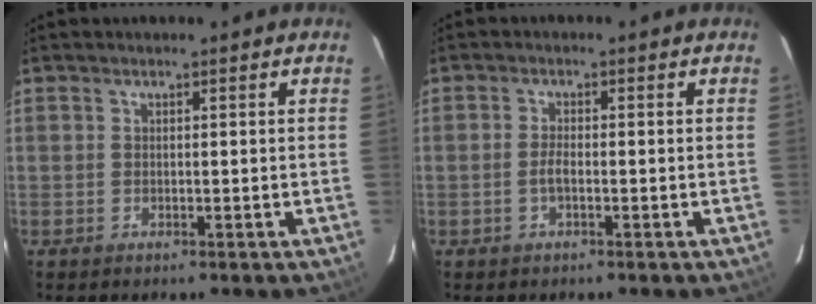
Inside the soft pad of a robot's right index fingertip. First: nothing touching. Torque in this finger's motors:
{"motor_torque": [0.19, -0.16, 0.11, 0.04]}